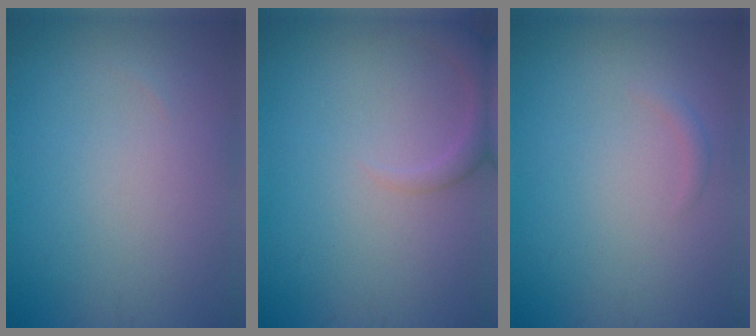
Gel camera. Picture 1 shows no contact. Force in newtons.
{"total": 2.3, "press": 2.3, "slide": 0.3}
{"total": 0.7, "press": 0.7, "slide": 0.1}